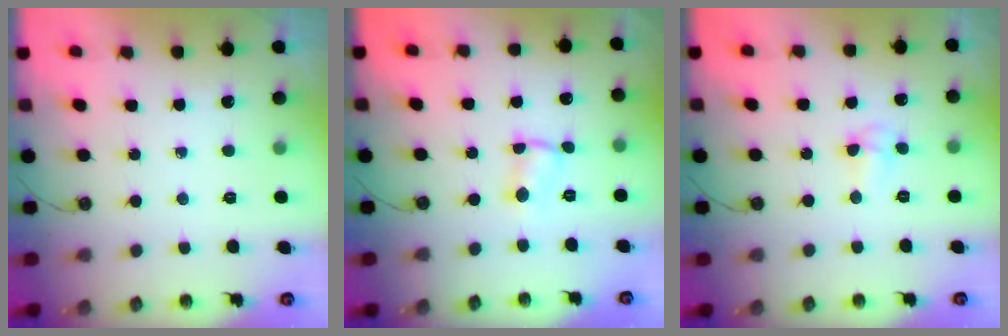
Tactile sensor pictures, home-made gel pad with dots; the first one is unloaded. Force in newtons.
{"total": 1.4, "press": 1.4, "slide": 0.0}
{"total": 5.8, "press": 5.6, "slide": 1.4}